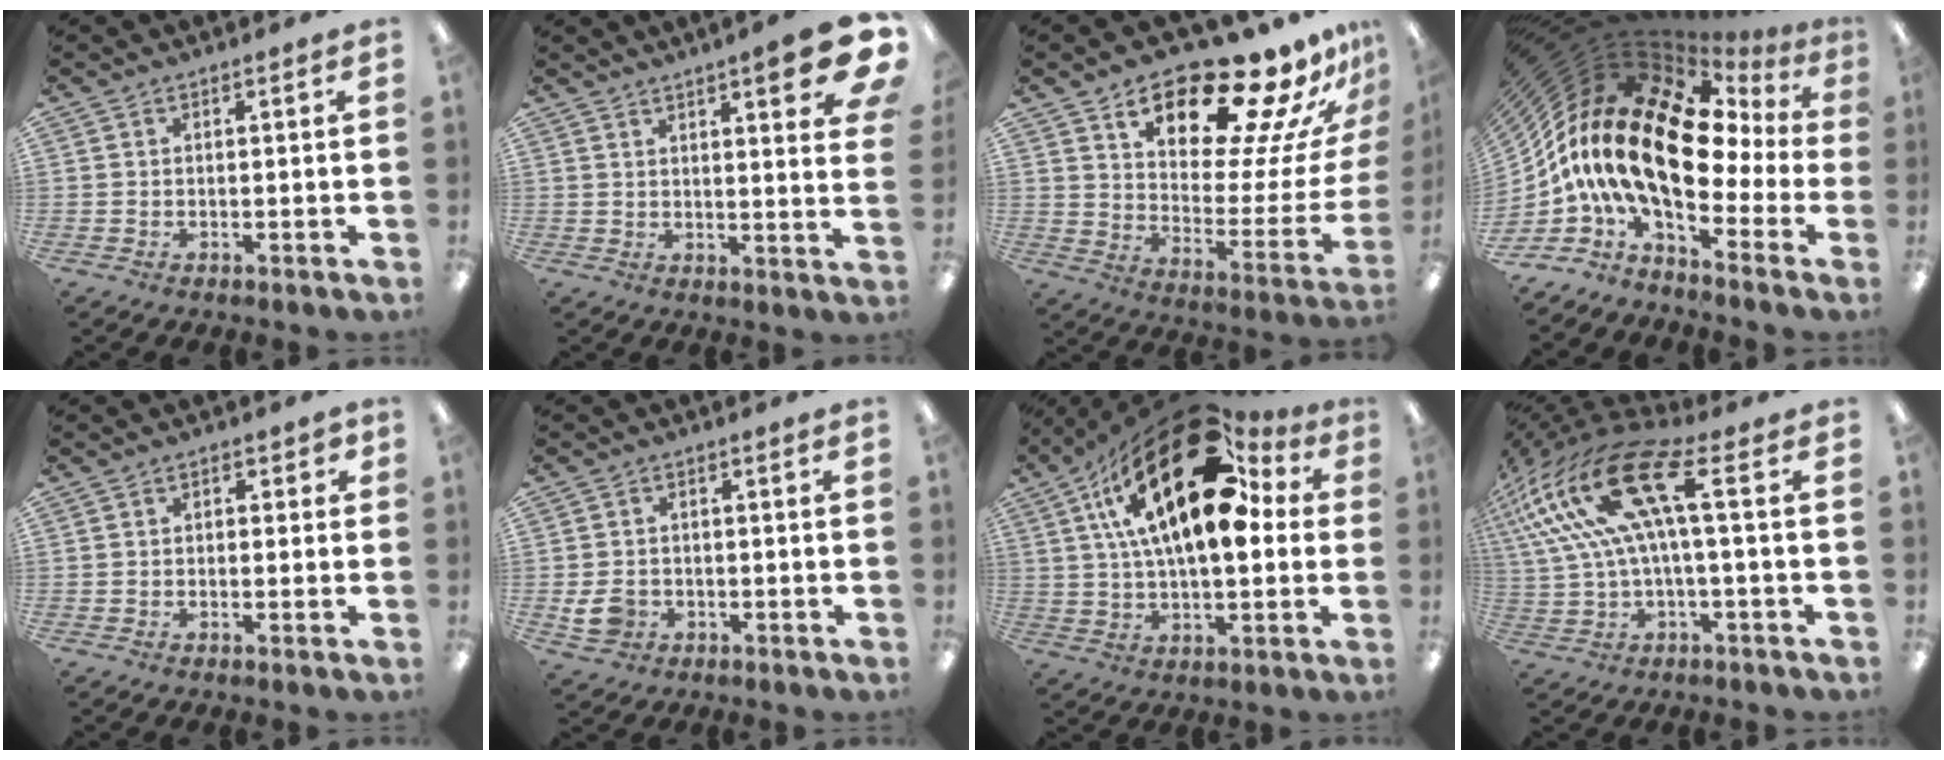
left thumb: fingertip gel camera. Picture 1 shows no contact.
{"total": 11.0, "force": [6.2, 2.0, 8.8], "torque": [-0.102, -0.041, 0.094]}
{"total": 22.6, "force": [16.8, 7.0, 13.4], "torque": [-0.201, -0.120, 0.271]}
{"total": 23.3, "force": [1.3, 11.6, 20.1], "torque": [-0.430, -0.032, 0.033]}
{"total": 2.4, "force": [-0.3, 1.7, 1.6], "torque": [-0.020, 0.008, -0.007]}
{"total": 5.5, "force": [-1.7, 4.2, 3.1], "torque": [-0.059, 0.003, -0.032]}
{"total": 25.7, "force": [10.4, 11.5, 20.5], "torque": [-0.350, -0.048, 0.165]}
{"total": 21.2, "force": [5.9, 7.5, 18.9], "torque": [-0.398, -0.017, 0.098]}